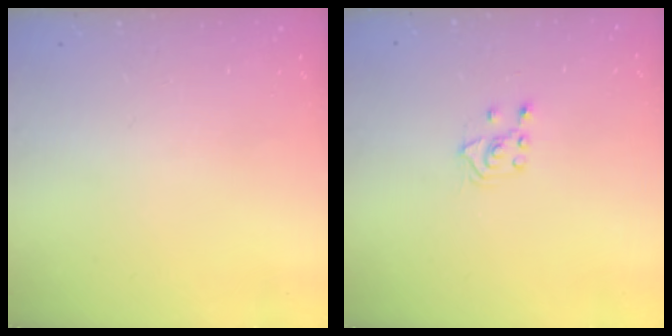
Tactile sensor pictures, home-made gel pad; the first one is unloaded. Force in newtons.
{"total": 3.8, "press": 3.8, "slide": 0.5}